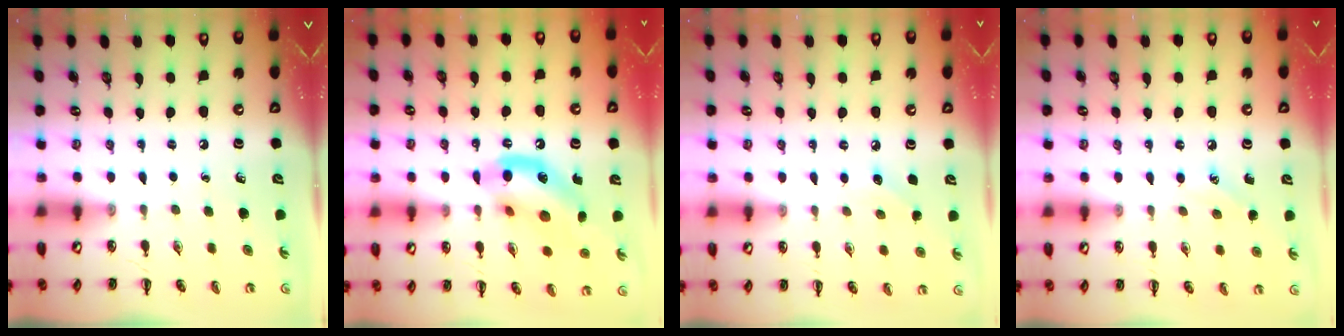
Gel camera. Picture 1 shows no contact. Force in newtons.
{"total": 13.9, "press": 13.7, "slide": 2.5}
{"total": 5.7, "press": 5.6, "slide": 1.4}
{"total": 6.6, "press": 6.4, "slide": 1.8}